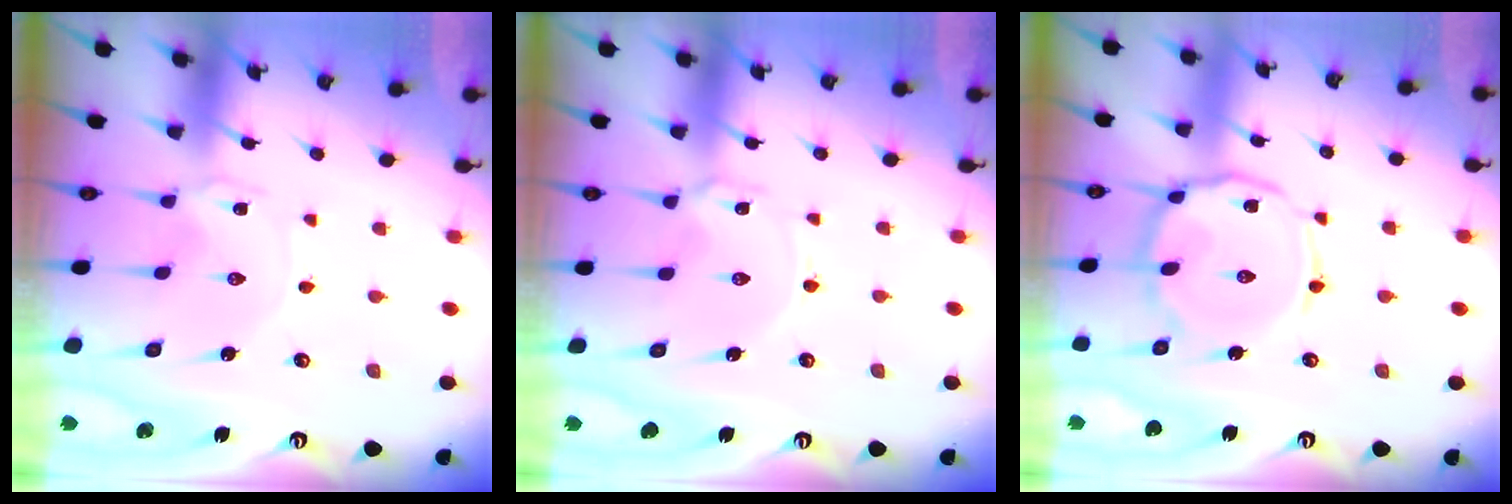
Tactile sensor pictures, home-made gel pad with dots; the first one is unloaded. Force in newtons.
{"total": 2.3, "press": 2.3, "slide": 0.4}
{"total": 12.9, "press": 12.9, "slide": 1.0}